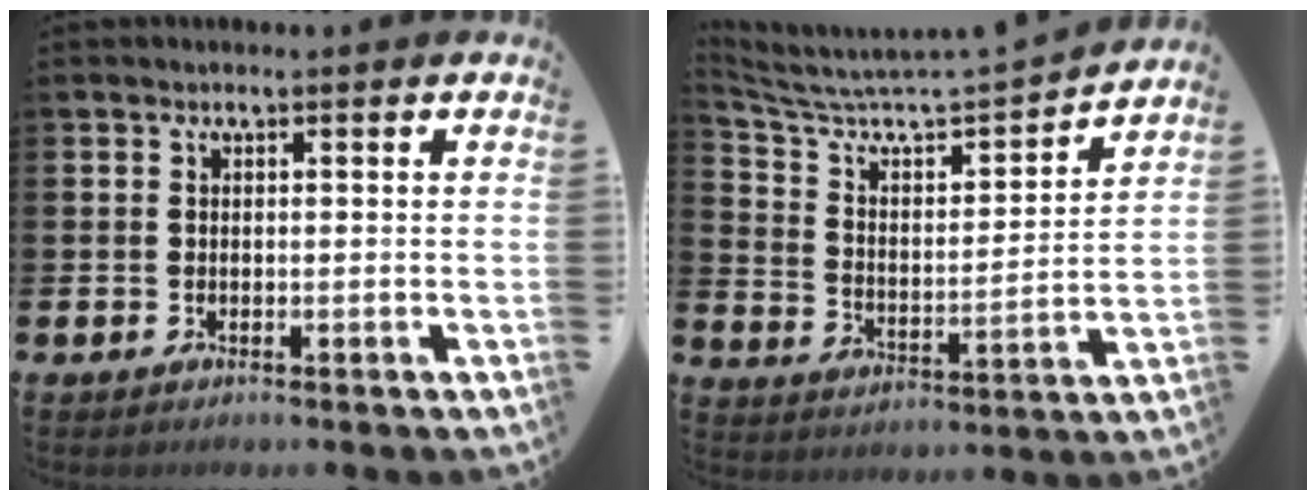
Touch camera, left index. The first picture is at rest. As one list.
[{"total": 6.4, "force": [5.9, 1.1, 2.1], "torque": [-0.072, -0.053, 0.093]}]